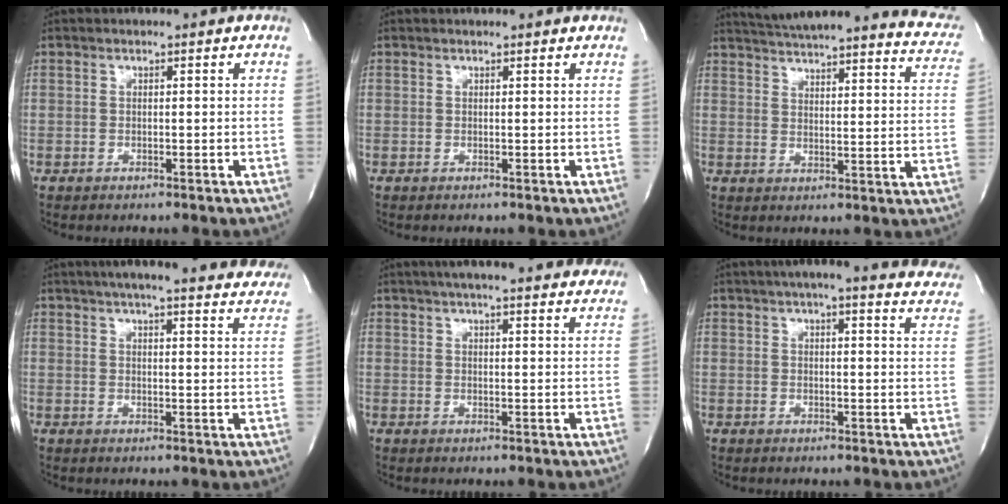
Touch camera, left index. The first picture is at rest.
{"total": 2.9, "force": [2.9, 0.3, 0.6], "torque": [-0.013, 0.016, 0.027]}
{"total": 24.5, "force": [22.4, 3.0, 9.6], "torque": [-0.135, -0.067, 0.260]}
{"total": 28.1, "force": [25.1, 3.8, 12.1], "torque": [-0.185, -0.042, 0.291]}
{"total": 23.6, "force": [20.9, 3.3, 10.6], "torque": [-0.162, 0.003, 0.252]}
{"total": 23.4, "force": [21.0, 2.8, 9.8], "torque": [-0.138, -0.047, 0.233]}